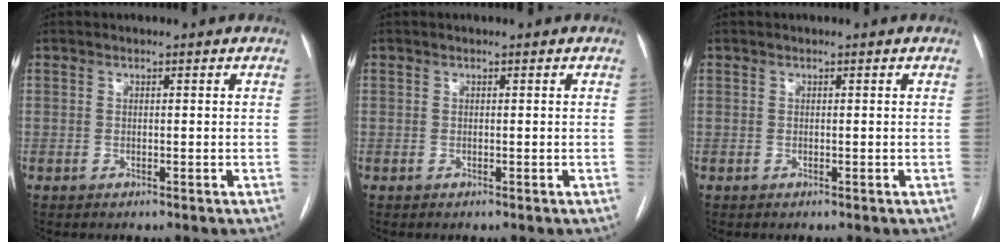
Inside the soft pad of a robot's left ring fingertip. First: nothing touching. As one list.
[{"total": 0.0}, {"total": 0.0}]